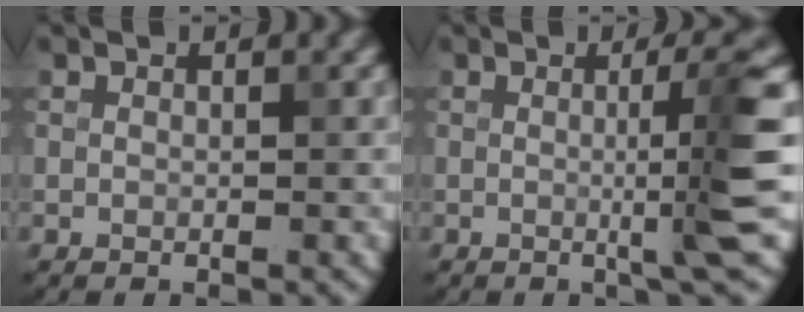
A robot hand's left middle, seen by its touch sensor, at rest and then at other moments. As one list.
[{"total": 5.4, "force": [0.0, 0.4, 5.4], "torque": [-0.081, -0.003, -0.004]}]